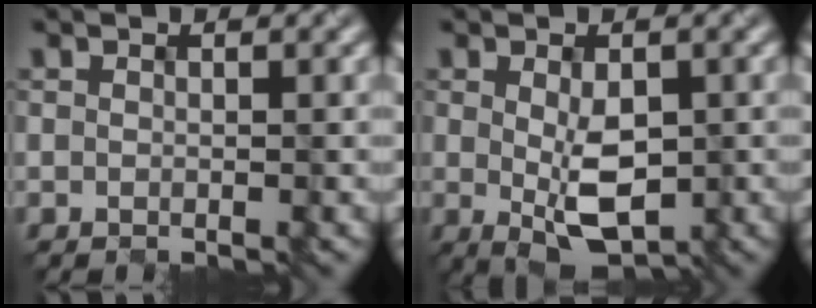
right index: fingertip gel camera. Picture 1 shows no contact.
{"total": 3.8, "force": [-0.4, 1.7, 3.3], "torque": [-0.060, -0.011, -0.002]}